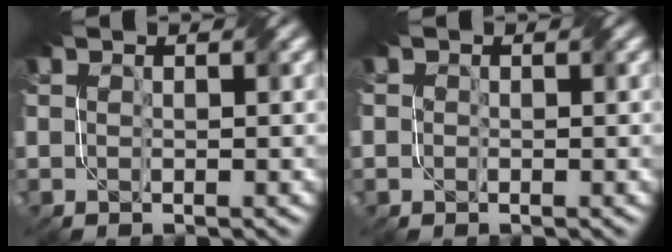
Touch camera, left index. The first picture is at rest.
{"total": 0.8, "force": [0.2, 0.8, -0.1], "torque": [0.001, 0.004, 0.000]}